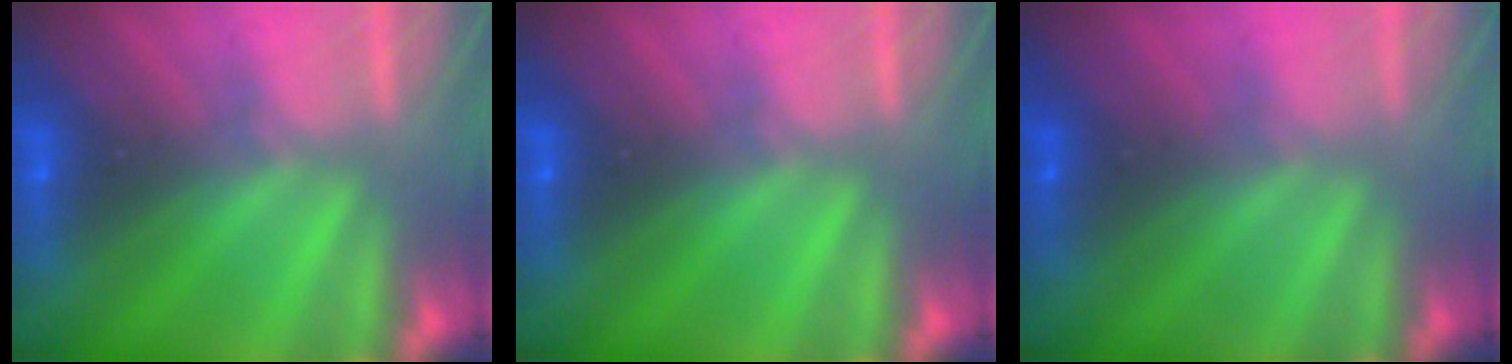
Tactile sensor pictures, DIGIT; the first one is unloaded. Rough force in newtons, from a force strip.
{"total": 0.0}
{"total": 2.6}